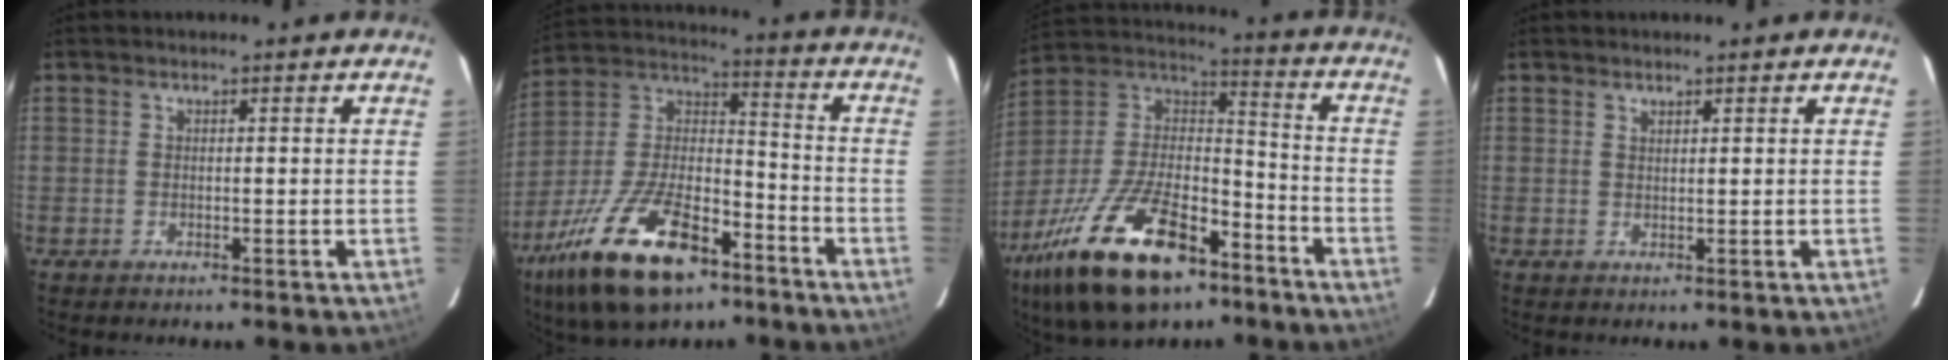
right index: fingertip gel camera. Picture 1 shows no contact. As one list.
[{"total": 23.0, "force": [-13.6, 10.2, 15.5], "torque": [-0.314, -0.009, -0.235]}, {"total": 26.3, "force": [-15.7, 11.9, 17.5], "torque": [-0.353, -0.013, -0.264]}, {"total": 0.8, "force": [0.7, 0.2, 0.2], "torque": [-0.005, 0.001, 0.014]}]